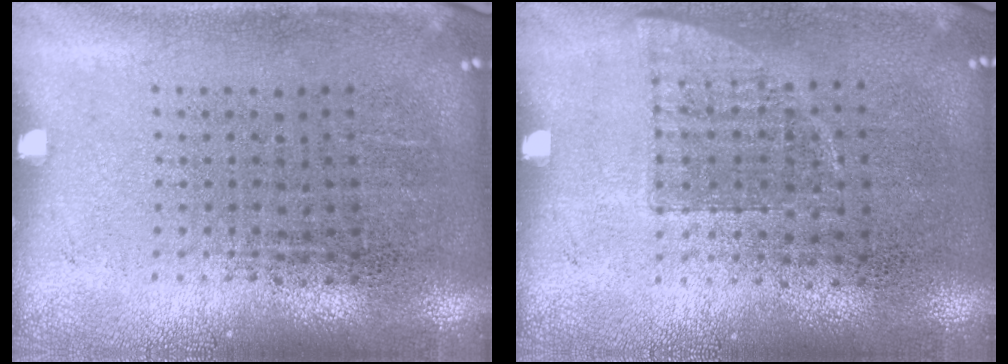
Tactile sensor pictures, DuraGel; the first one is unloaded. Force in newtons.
{"total": 0.8, "press": 0.7, "slide": 0.3}